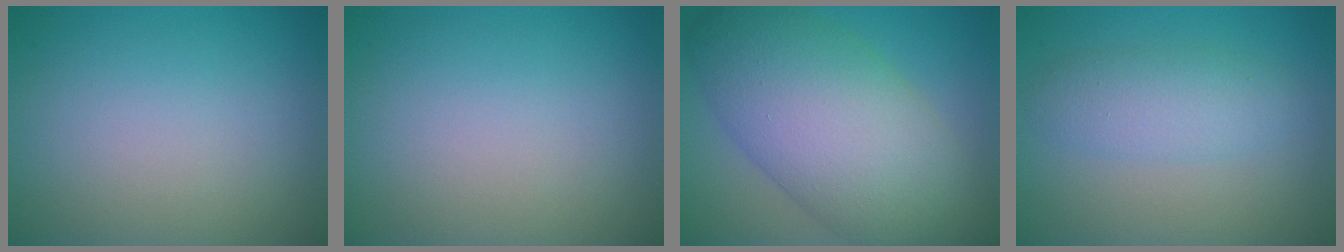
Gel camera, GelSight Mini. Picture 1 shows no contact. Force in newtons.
{"total": 0.0}
{"total": 11.9, "press": 11.9, "slide": 0.3}
{"total": 3.3, "press": 3.3, "slide": 0.1}